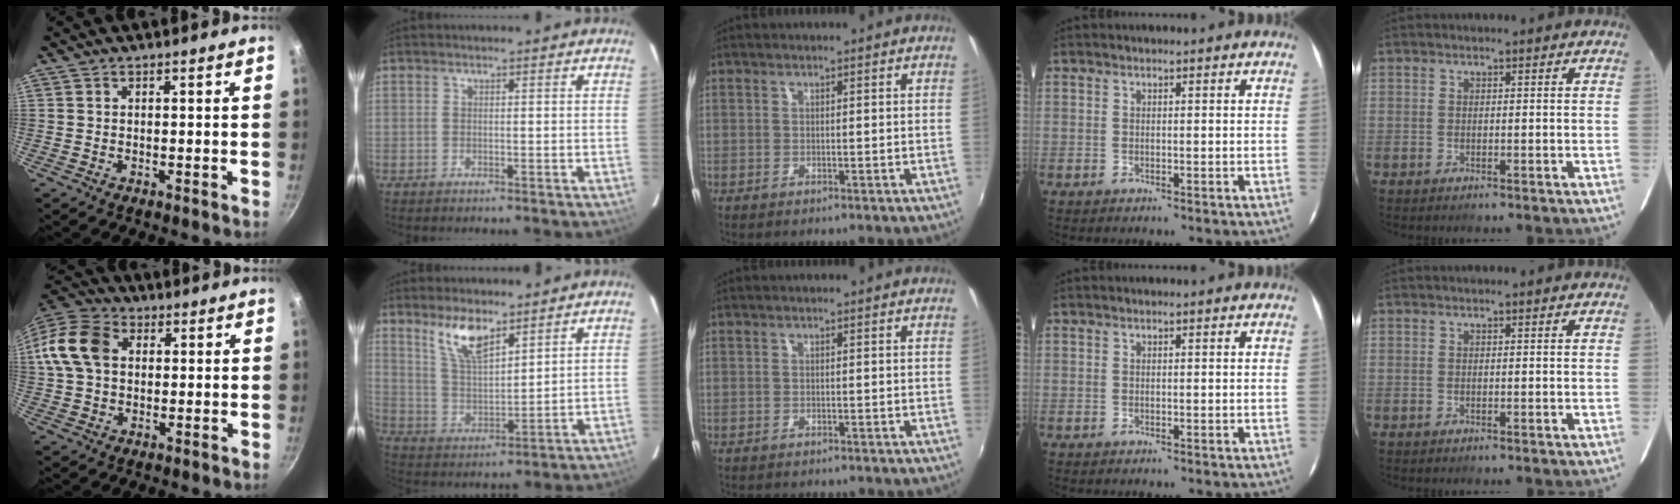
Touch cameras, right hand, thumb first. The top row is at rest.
{"thumb": {"total": 12.4, "force": [2.0, 9.1, 8.2], "torque": [-0.147, 0.022, 0.020]}, "index": {"total": 8.6, "force": [6.0, 2.8, 5.4], "torque": [-0.097, 0.000, 0.127]}, "middle": {"total": 1.6, "force": [-1.5, 0.4, 0.4], "torque": [-0.014, -0.010, -0.024]}}